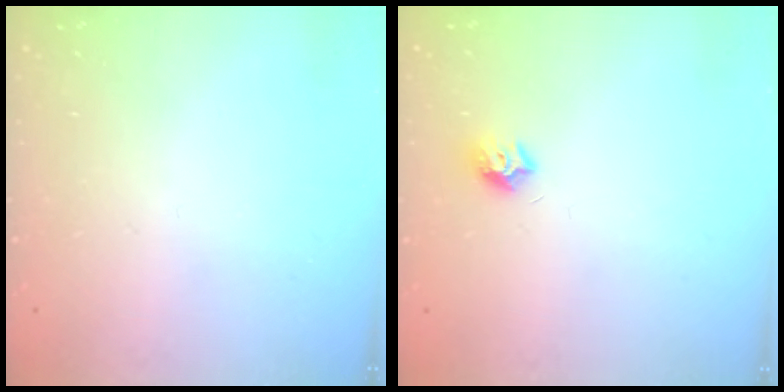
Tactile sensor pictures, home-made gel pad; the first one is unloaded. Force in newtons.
{"total": 7.6, "press": 7.6, "slide": 0.7}